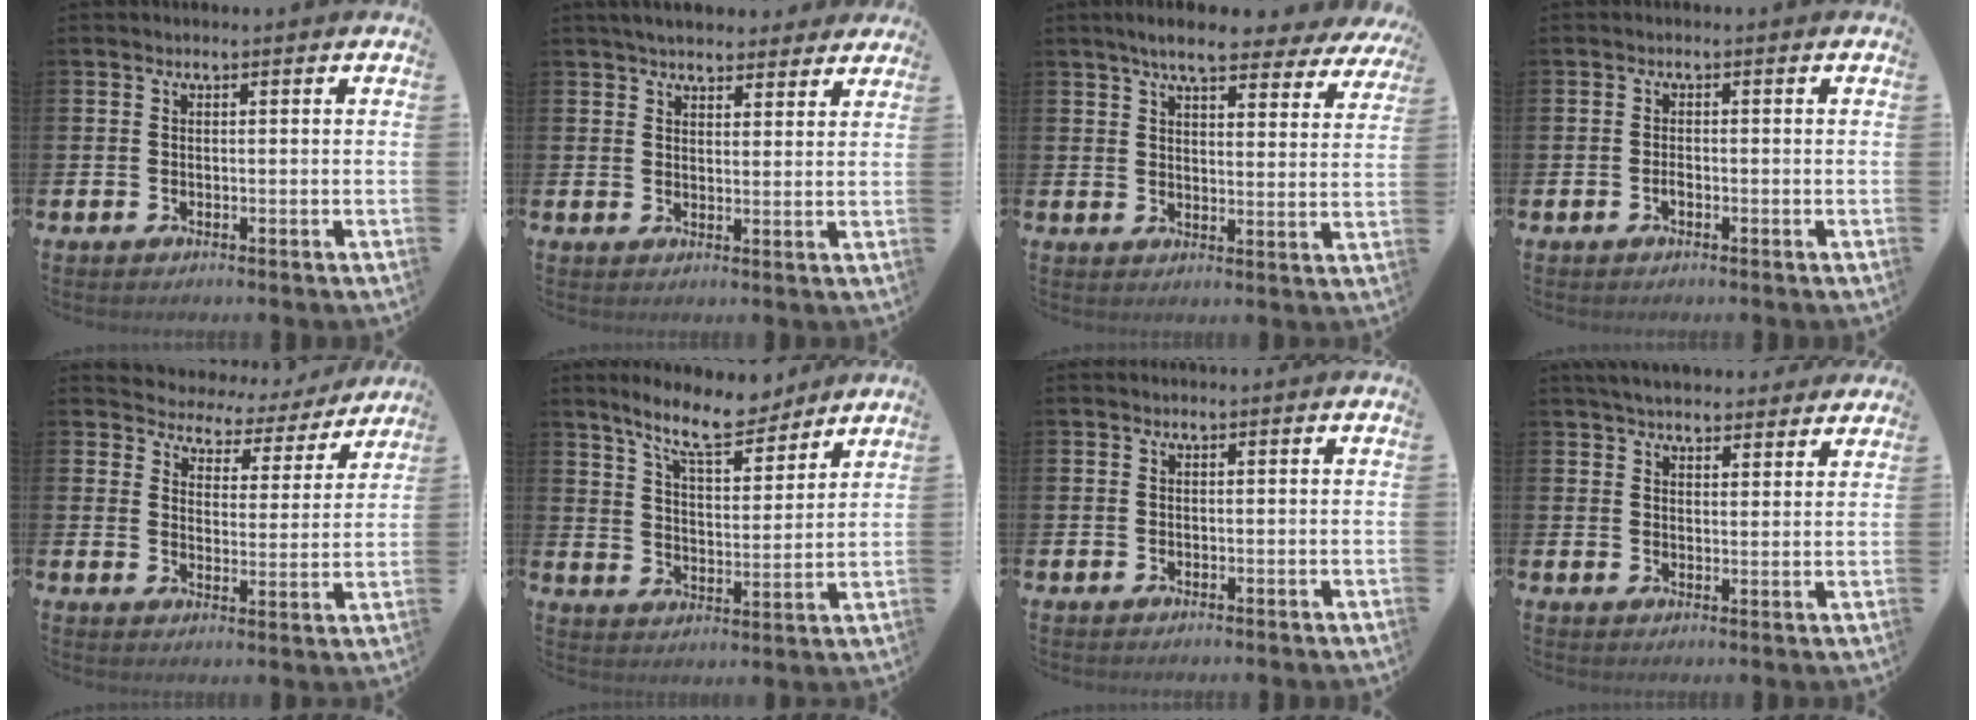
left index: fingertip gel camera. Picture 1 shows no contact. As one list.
[{"total": 4.7, "force": [4.4, 1.3, 0.7], "torque": [-0.023, -0.015, 0.081]}, {"total": 7.3, "force": [6.4, 1.3, 3.1], "torque": [-0.069, -0.027, 0.111]}, {"total": 0.9, "force": [-0.5, 0.4, 0.7], "torque": [-0.014, -0.002, -0.010]}, {"total": 4.0, "force": [3.6, 1.7, 0.0], "torque": [-0.020, -0.038, 0.054]}, {"total": 10.0, "force": [8.9, 2.2, 4.0], "torque": [-0.091, -0.042, 0.161]}, {"total": 0.0}, {"total": 4.7, "force": [4.5, 1.1, 0.7], "torque": [-0.025, -0.019, 0.083]}]